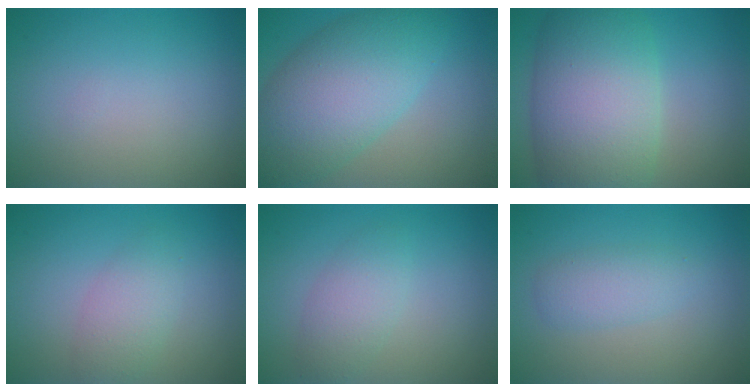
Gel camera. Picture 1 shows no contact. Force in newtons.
{"total": 9.1, "press": 9.1, "slide": 0.1}
{"total": 11.5, "press": 11.5, "slide": 0.5}
{"total": 2.6, "press": 2.6, "slide": 0.0}
{"total": 2.6, "press": 2.6, "slide": 0.1}
{"total": 2.3, "press": 2.3, "slide": 0.1}